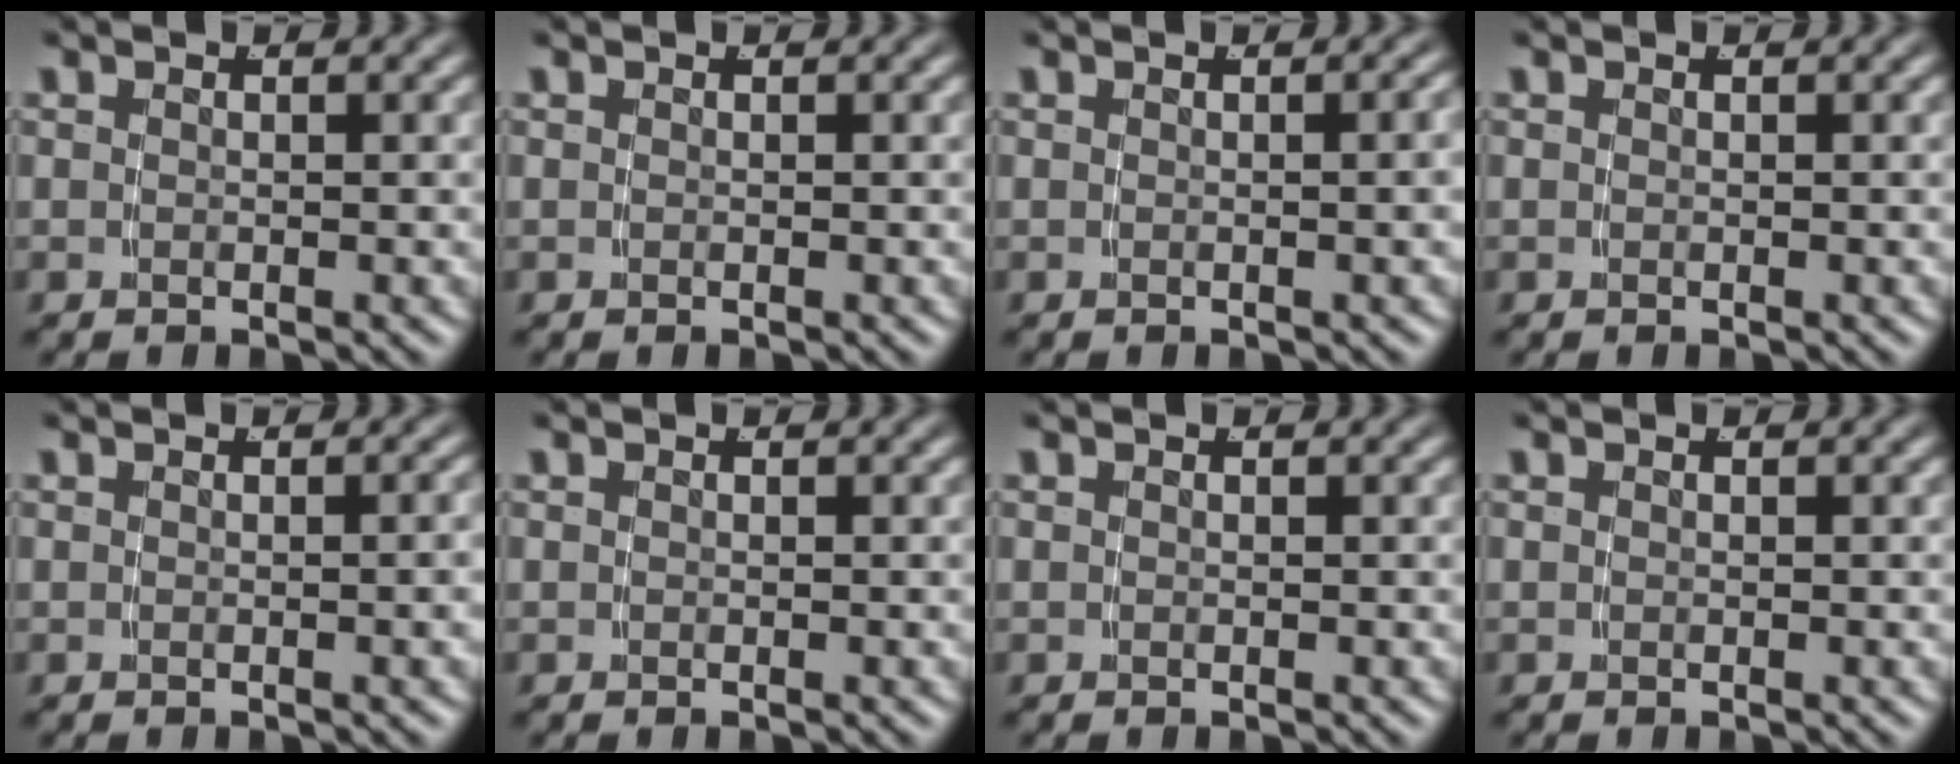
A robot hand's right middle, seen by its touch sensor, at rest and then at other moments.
{"total": 0.0}
{"total": 0.9, "force": [0.0, -0.2, 0.9], "torque": [-0.008, 0.009, -0.003]}
{"total": 0.0}
{"total": 0.7, "force": [-0.1, -0.3, 0.6], "torque": [-0.006, 0.007, -0.005]}
{"total": 0.0}
{"total": 0.0}
{"total": 0.0}